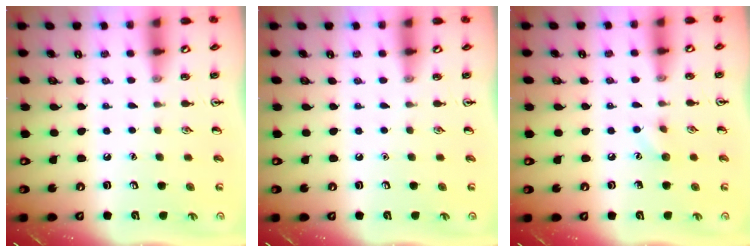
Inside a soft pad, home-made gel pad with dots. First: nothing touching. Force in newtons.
{"total": 0.0}
{"total": 5.6, "press": 5.4, "slide": 1.6}